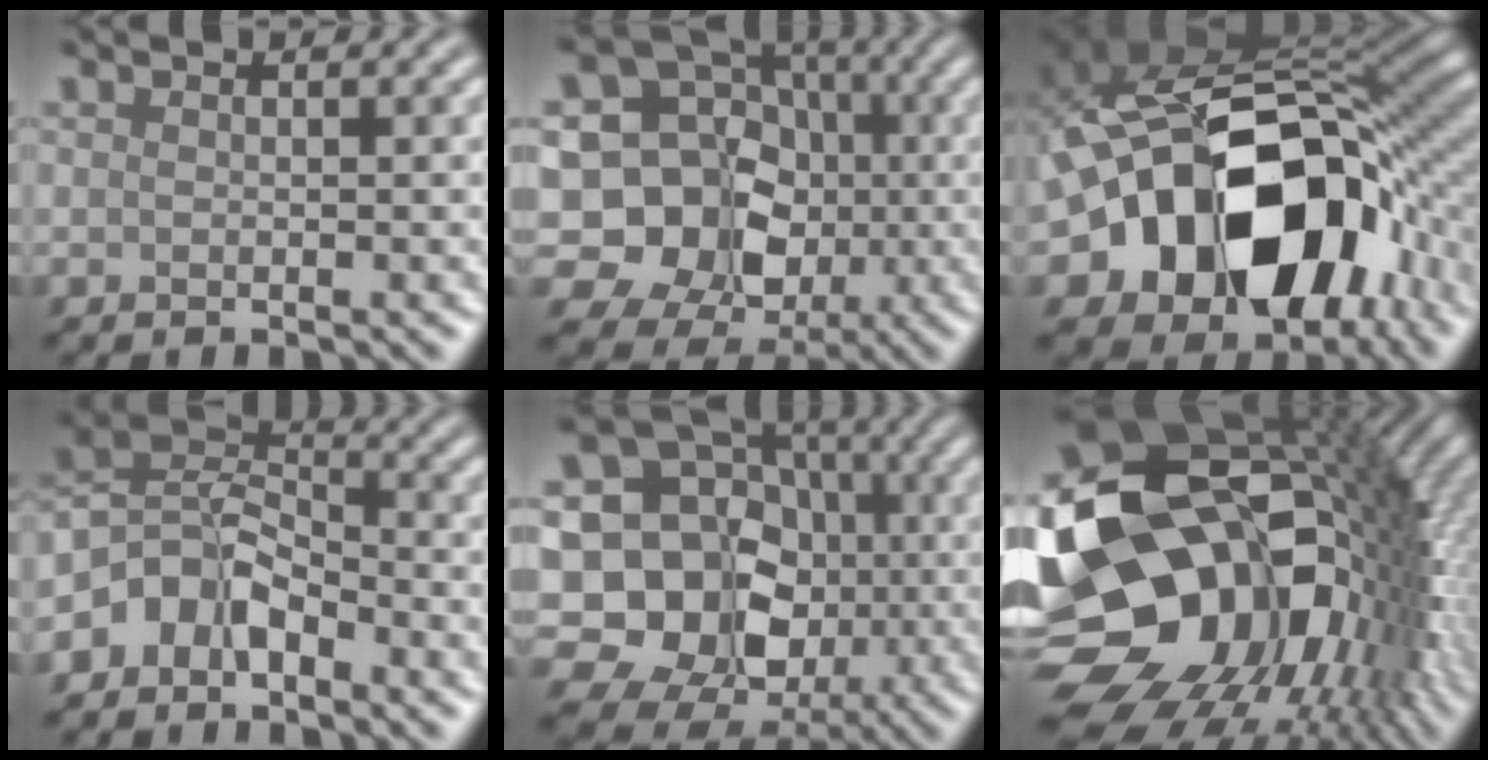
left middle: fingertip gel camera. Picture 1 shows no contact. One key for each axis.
{"total": 15.6, "fx": 0.1, "fy": 13.9, "fz": 7.0, "tx": -0.159, "ty": 0.037, "tz": -0.016}
{"total": 16.9, "fx": -4.4, "fy": 11.9, "fz": 11.1, "tx": -0.175, "ty": -0.028, "tz": -0.060}
{"total": 4.4, "fx": -2.8, "fy": 2.7, "fz": 2.2, "tx": -0.033, "ty": 0.010, "tz": -0.065}
{"total": 16.9, "fx": -0.2, "fy": 14.6, "fz": 8.4, "tx": -0.167, "ty": 0.026, "tz": -0.021}
{"total": 19.9, "fx": -1.3, "fy": 14.7, "fz": 13.4, "tx": -0.231, "ty": -0.020, "tz": 0.004}